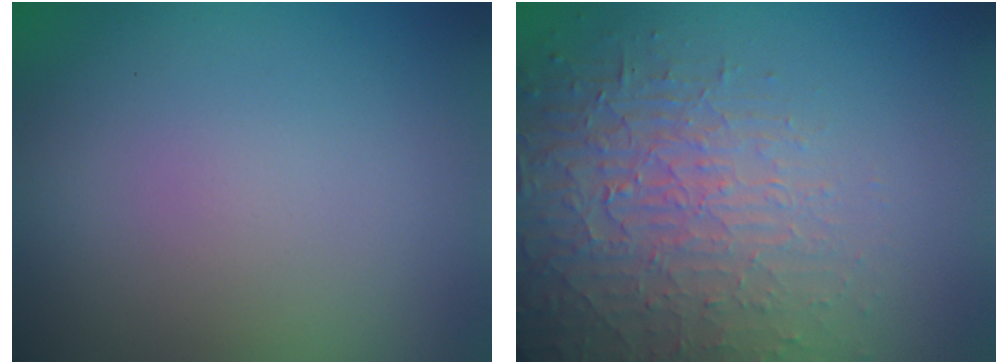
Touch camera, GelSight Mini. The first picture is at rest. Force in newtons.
{"total": 3.9, "press": 3.7, "slide": 1.2}